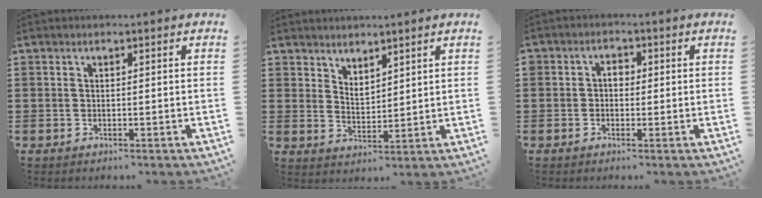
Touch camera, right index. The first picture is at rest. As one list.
[{"total": 2.9, "force": [2.8, 0.6, -0.3], "torque": [-0.002, -0.005, 0.055]}, {"total": 1.6, "force": [-0.3, 1.5, 0.6], "torque": [-0.016, 0.010, -0.008]}]